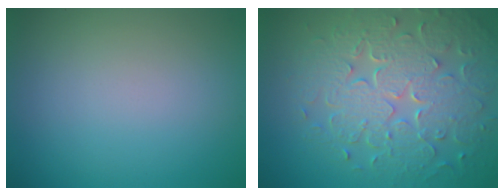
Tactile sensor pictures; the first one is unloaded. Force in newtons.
{"total": 8.1, "press": 5.7, "slide": 5.7}